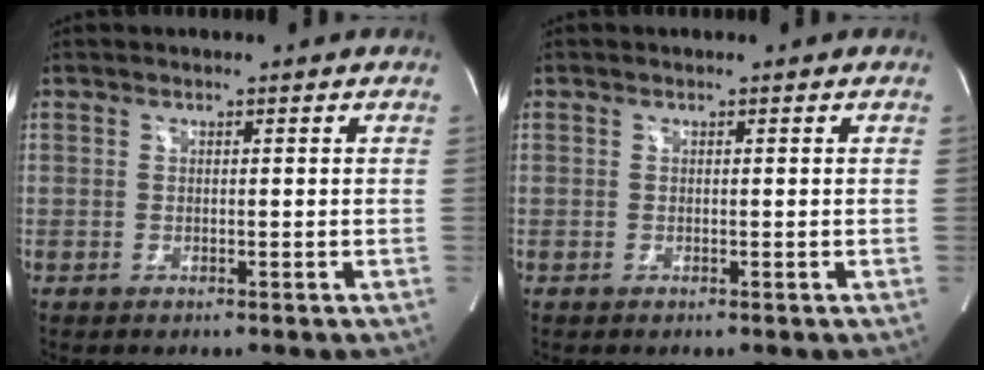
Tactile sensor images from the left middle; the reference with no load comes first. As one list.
[{"total": 0.0}]